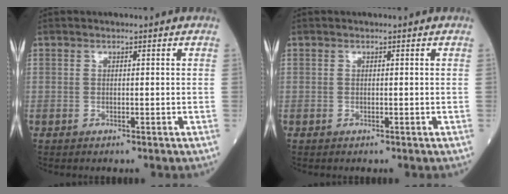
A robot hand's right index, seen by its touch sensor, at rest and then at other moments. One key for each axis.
{"total": 0.0}